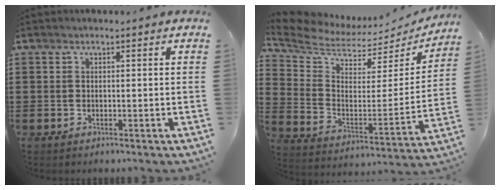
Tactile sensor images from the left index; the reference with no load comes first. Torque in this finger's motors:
{"motor_torque": [2.14, 0.00, 0.12, 0.01]}